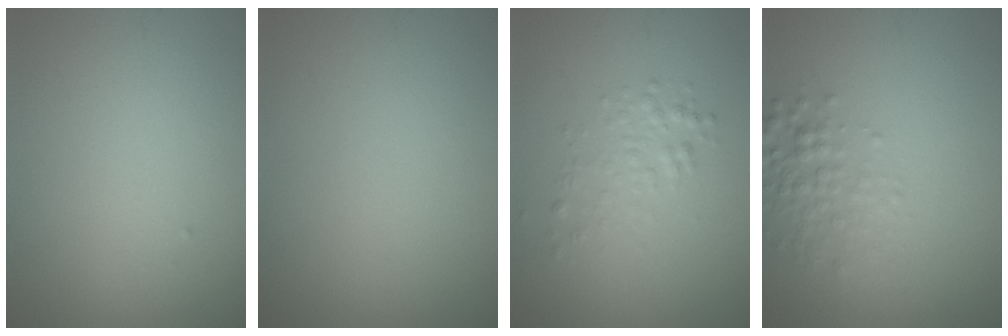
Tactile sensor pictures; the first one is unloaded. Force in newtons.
{"total": 0.0}
{"total": 1.8, "press": 1.8, "slide": 0.1}
{"total": 2.3, "press": 2.3, "slide": 0.1}